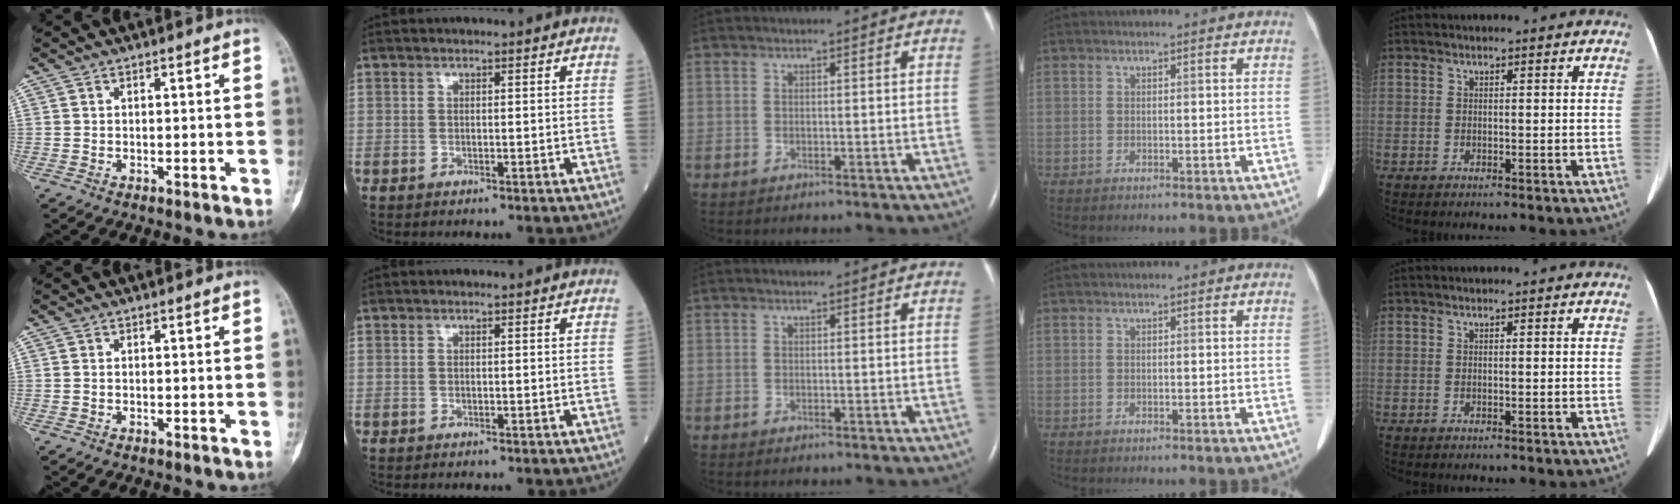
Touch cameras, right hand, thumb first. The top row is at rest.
{}